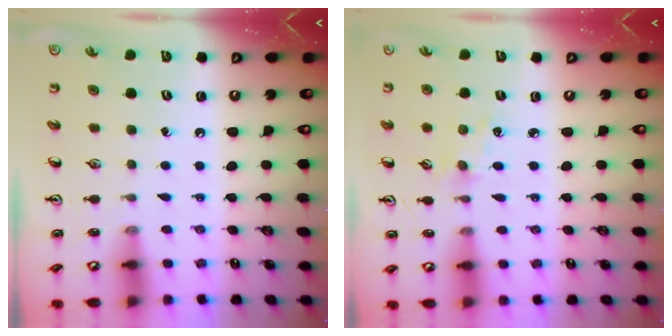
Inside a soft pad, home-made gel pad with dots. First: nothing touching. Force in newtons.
{"total": 2.5, "press": 2.4, "slide": 0.4}